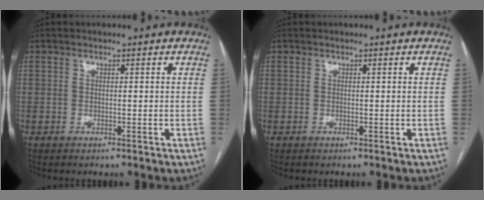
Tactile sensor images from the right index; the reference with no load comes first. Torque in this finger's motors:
{"motor_torque": [0.00, 0.00, 0.00, 0.00]}